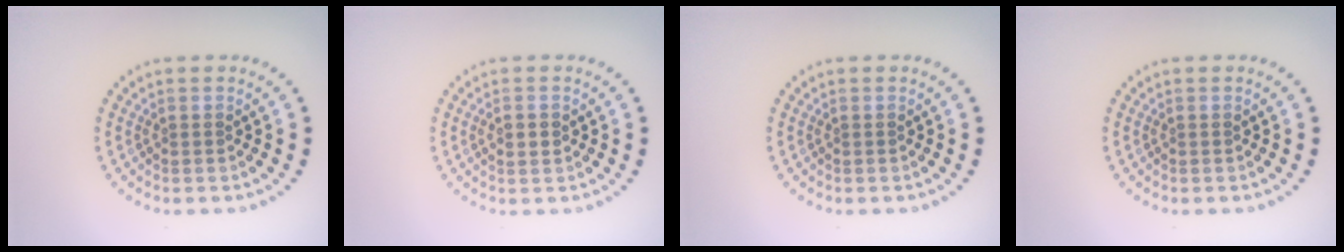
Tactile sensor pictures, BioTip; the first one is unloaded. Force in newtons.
{"total": 1.0, "press": 1.0, "slide": 0.0}
{"total": 0.0}
{"total": 0.0}